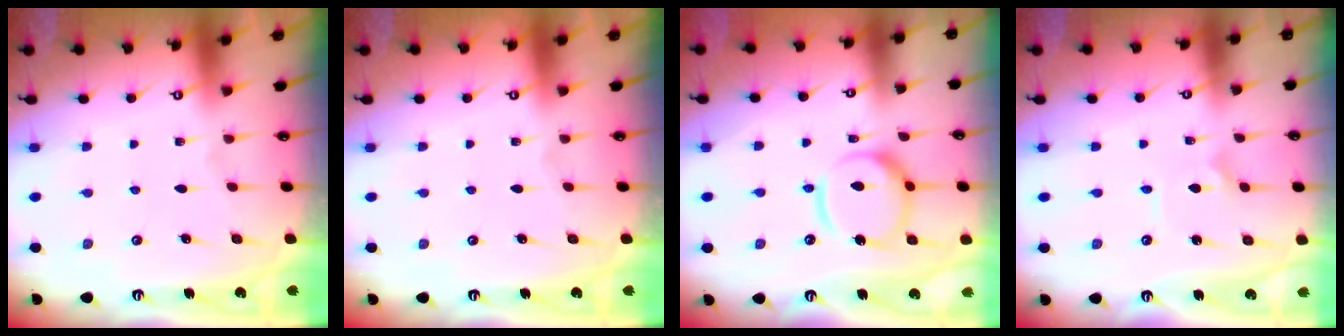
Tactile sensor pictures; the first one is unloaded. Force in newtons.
{"total": 0.0}
{"total": 13.5, "press": 13.5, "slide": 1.3}
{"total": 1.6, "press": 1.5, "slide": 0.2}